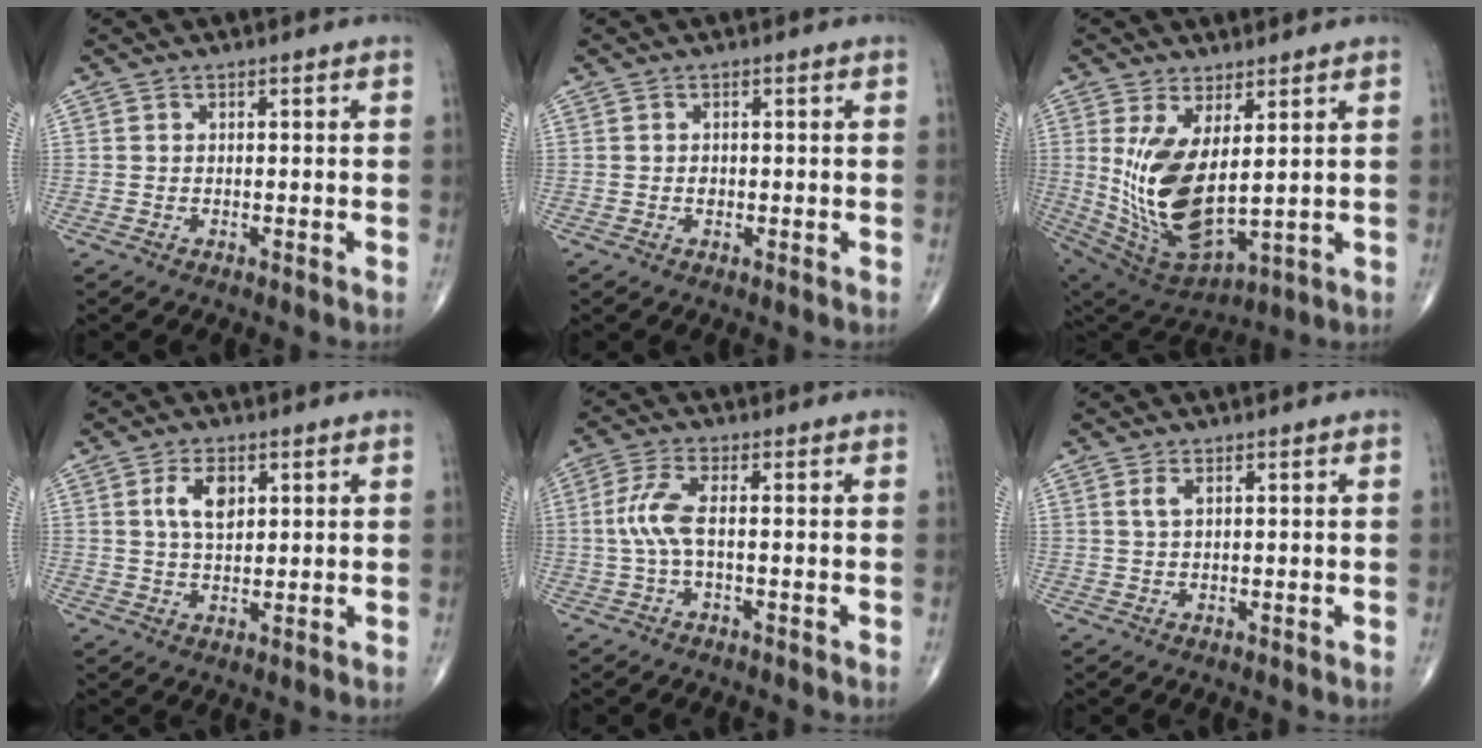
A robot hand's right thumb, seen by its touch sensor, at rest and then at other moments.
{"total": 0.7, "force": [-0.1, 0.6, 0.4], "torque": [-0.004, 0.002, -0.003]}
{"total": 15.3, "force": [2.1, 6.9, 13.5], "torque": [-0.266, -0.031, 0.068]}
{"total": 5.6, "force": [1.9, 3.1, 4.3], "torque": [-0.070, -0.006, 0.037]}
{"total": 5.3, "force": [-0.3, 1.5, 5.1], "torque": [-0.134, 0.010, -0.011]}
{"total": 1.7, "force": [0.8, 0.7, 1.3], "torque": [-0.031, 0.004, 0.019]}